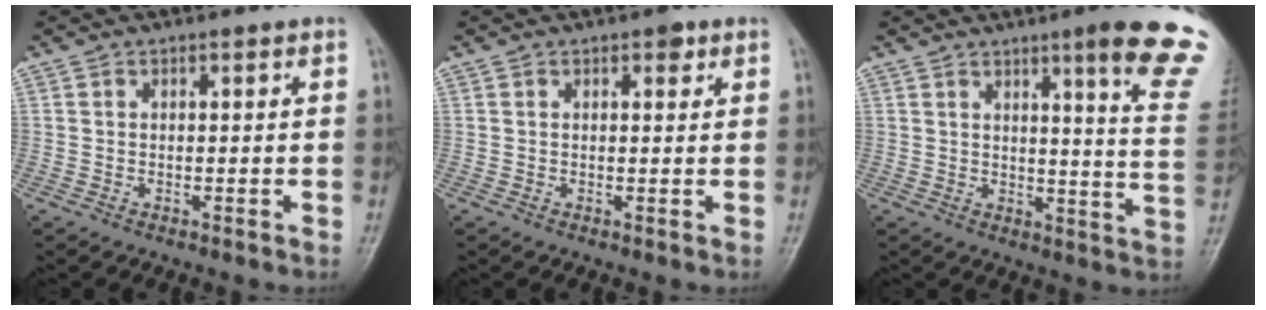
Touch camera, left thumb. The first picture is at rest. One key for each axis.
{"total": 1.9, "fx": 1.1, "fy": 1.0, "fz": 1.2, "tx": -0.005, "ty": -0.002, "tz": 0.012}
{"total": 16.6, "fx": 10.6, "fy": 1.3, "fz": 12.6, "tx": -0.131, "ty": -0.063, "tz": 0.119}